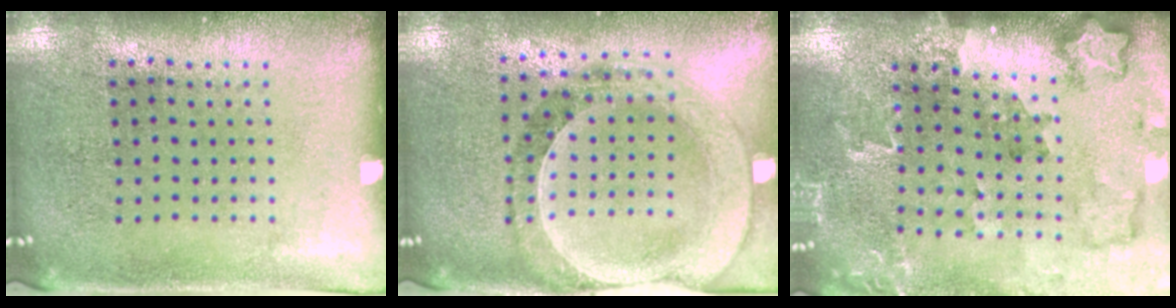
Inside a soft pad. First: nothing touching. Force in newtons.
{"total": 1.5, "press": 1.5, "slide": 0.3}
{"total": 1.8, "press": 1.7, "slide": 0.4}